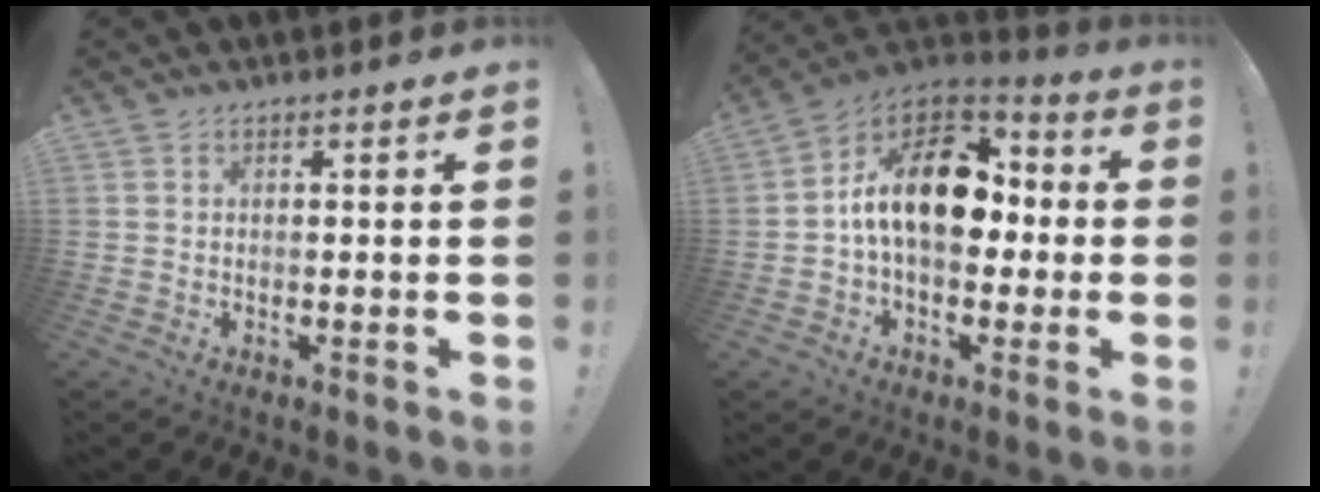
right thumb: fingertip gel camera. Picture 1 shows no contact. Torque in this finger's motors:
{"motor_torque": [2.72, 2.29, 0.15, 0.02, 0.15]}